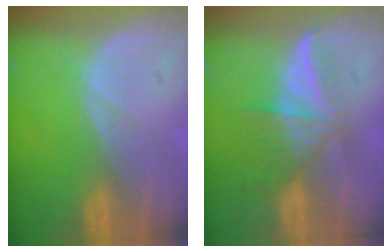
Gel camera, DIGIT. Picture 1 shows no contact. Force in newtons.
{"total": 6.0, "press": 5.7, "slide": 1.9}